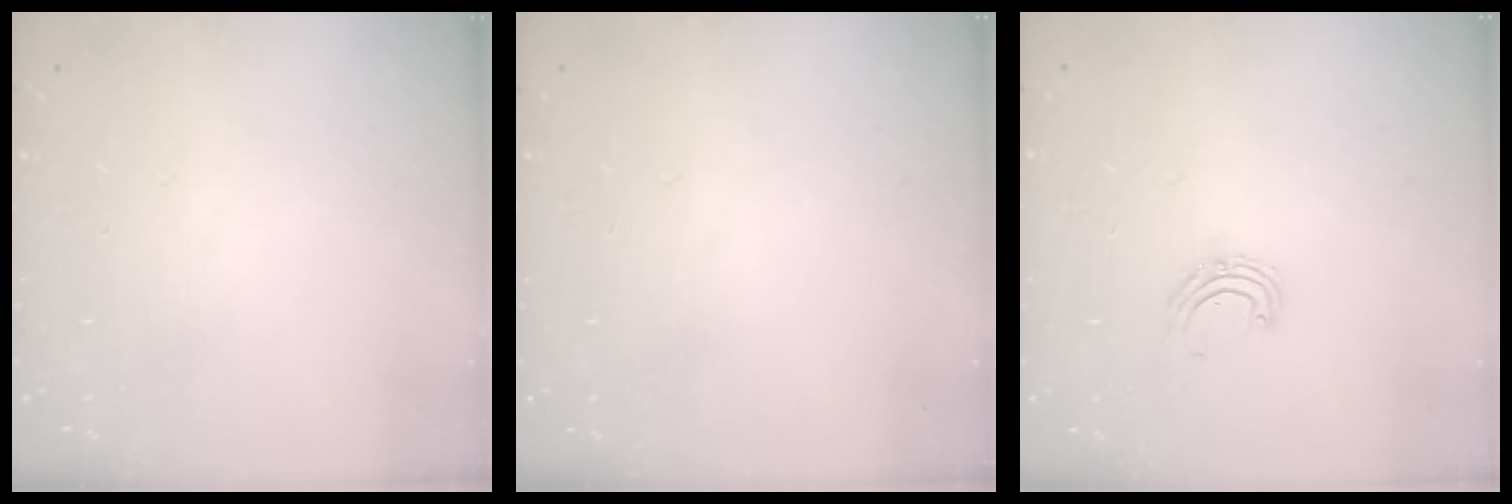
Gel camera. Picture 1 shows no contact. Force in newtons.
{"total": 0.0}
{"total": 6.0, "press": 5.9, "slide": 1.1}